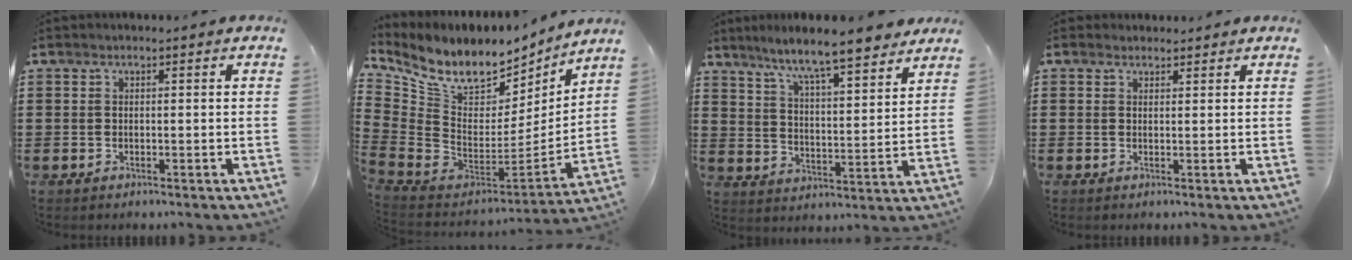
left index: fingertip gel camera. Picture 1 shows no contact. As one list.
[{"total": 9.4, "force": [6.5, 4.9, 4.8], "torque": [-0.128, -0.057, 0.114]}, {"total": 7.7, "force": [7.0, 0.3, 3.3], "torque": [-0.093, -0.040, 0.118]}, {"total": 1.1, "force": [0.8, 0.7, -0.3], "torque": [0.002, 0.004, 0.017]}]